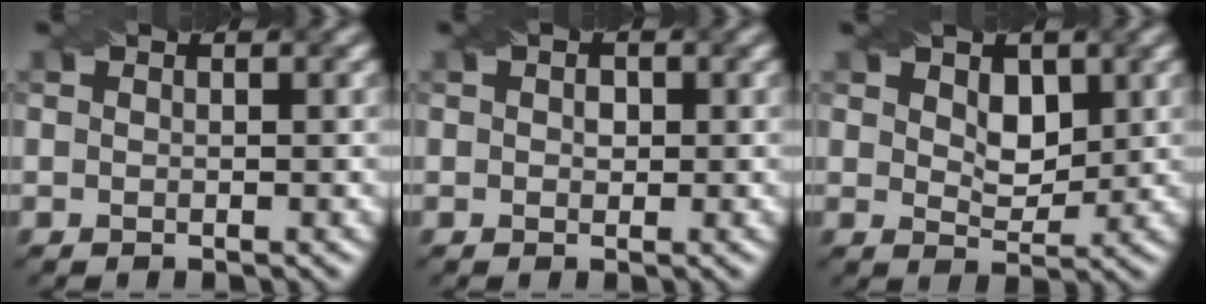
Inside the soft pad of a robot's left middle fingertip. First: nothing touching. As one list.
[{"total": 1.0, "force": [0.1, 0.8, 0.6], "torque": [-0.009, 0.000, 0.001]}, {"total": 2.8, "force": [1.2, 1.8, 1.8], "torque": [-0.036, -0.008, 0.023]}]